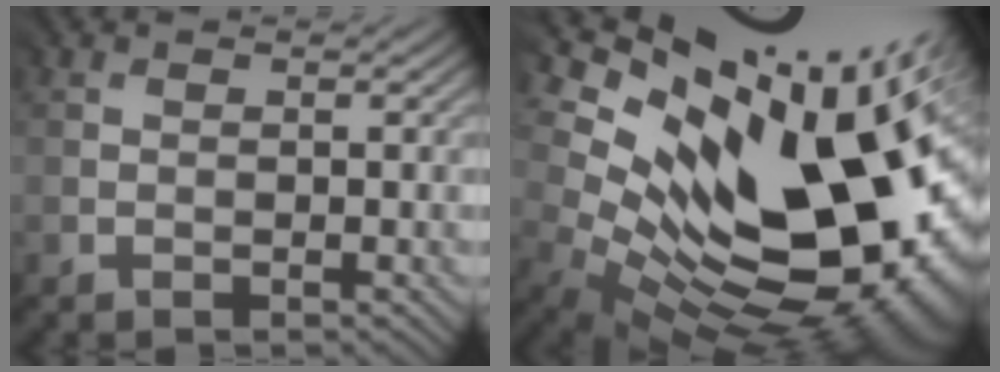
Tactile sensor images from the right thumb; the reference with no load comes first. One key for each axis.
{"total": 19.0, "fx": 4.1, "fy": 10.4, "fz": 15.4, "tx": -0.238, "ty": -0.011, "tz": 0.105}